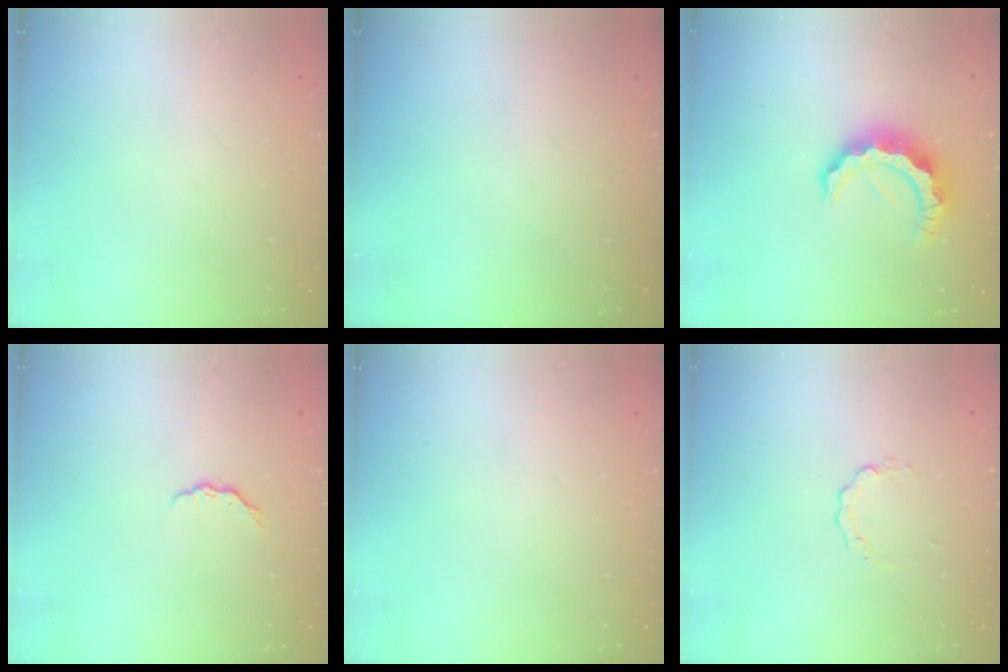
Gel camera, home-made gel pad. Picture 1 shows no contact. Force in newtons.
{"total": 0.0}
{"total": 9.9, "press": 9.9, "slide": 0.9}
{"total": 3.7, "press": 3.6, "slide": 0.5}
{"total": 0.0}
{"total": 3.3, "press": 3.3, "slide": 0.3}